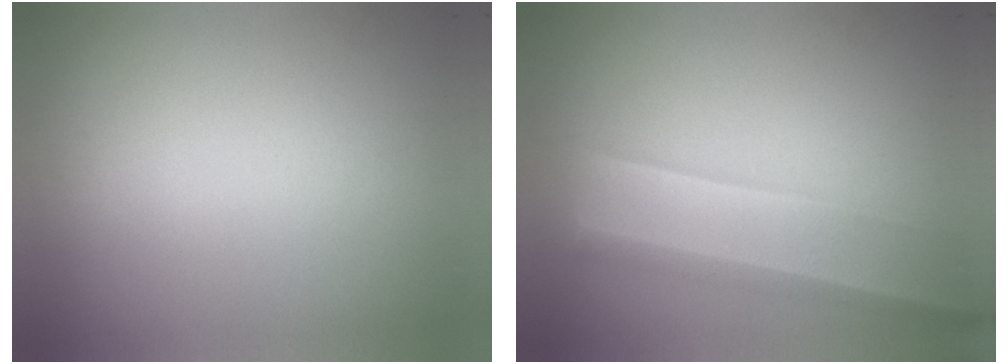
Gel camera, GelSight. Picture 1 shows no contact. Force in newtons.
{"total": 2.1}